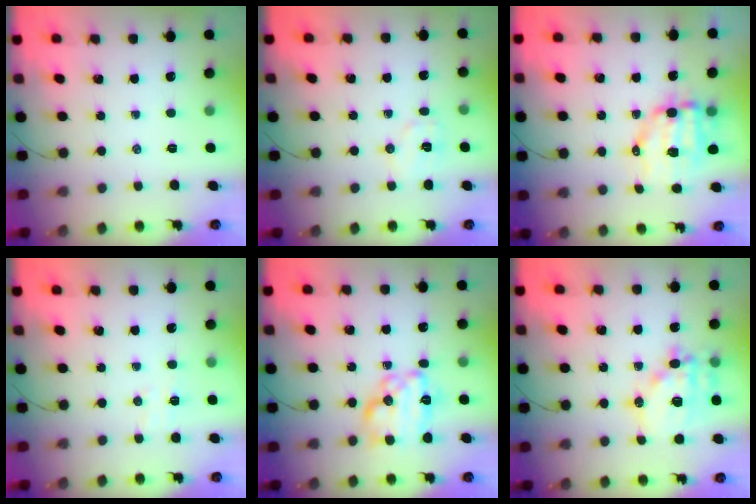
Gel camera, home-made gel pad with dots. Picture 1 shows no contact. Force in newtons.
{"total": 5.7, "press": 5.6, "slide": 1.2}
{"total": 9.2, "press": 8.9, "slide": 2.1}
{"total": 3.6, "press": 3.5, "slide": 0.9}
{"total": 14.7, "press": 14.7, "slide": 1.0}
{"total": 15.1, "press": 14.8, "slide": 3.0}